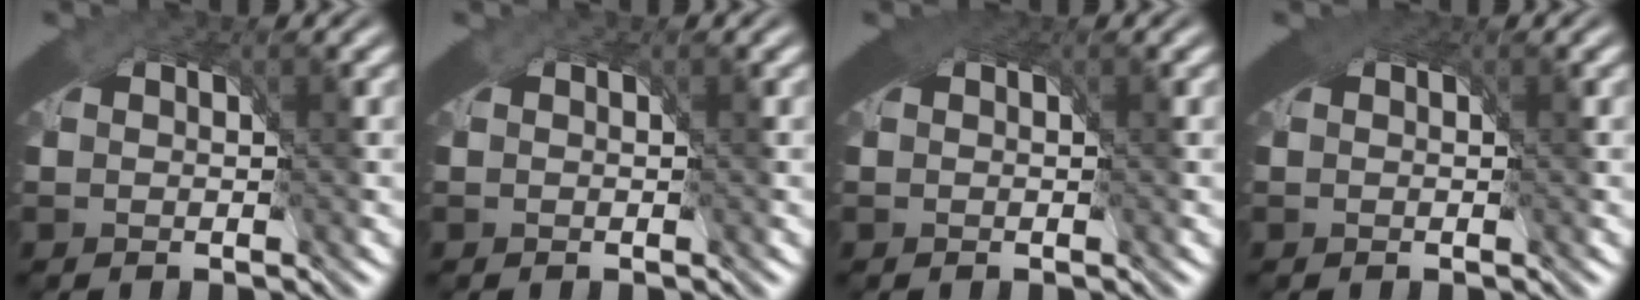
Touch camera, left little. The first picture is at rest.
{"total": 0.0}
{"total": 1.8, "force": [1.0, 0.9, 1.2], "torque": [-0.020, -0.004, 0.016]}
{"total": 1.6, "force": [0.9, 0.9, 1.0], "torque": [-0.018, -0.001, 0.014]}